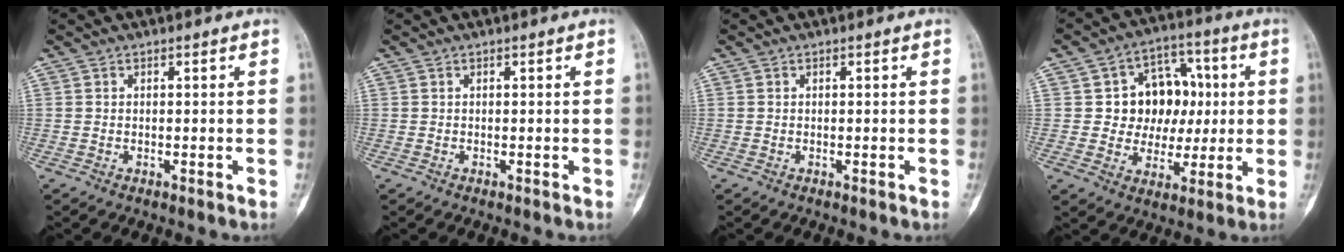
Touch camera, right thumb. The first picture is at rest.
{"total": 0.0}
{"total": 0.0}
{"total": 12.9, "force": [1.5, 10.7, 7.1], "torque": [-0.039, 0.017, 0.028]}